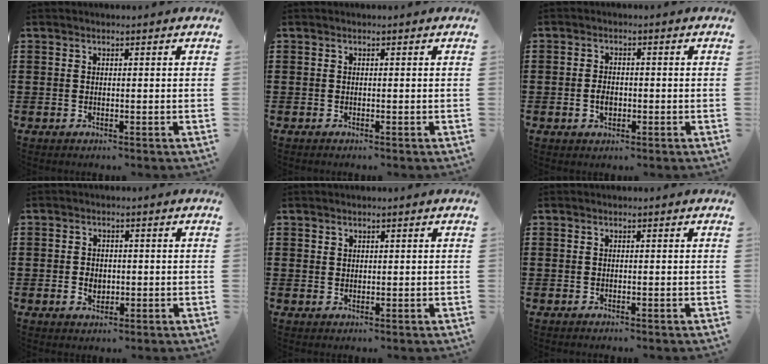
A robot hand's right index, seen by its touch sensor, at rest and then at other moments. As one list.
[{"total": 0.0}, {"total": 2.4, "force": [-0.6, 1.3, 1.9], "torque": [-0.037, -0.002, -0.009]}, {"total": 2.4, "force": [-0.4, 1.7, 1.6], "torque": [-0.034, 0.000, -0.008]}, {"total": 1.0, "force": [0.8, 0.7, 0.1], "torque": [-0.003, 0.001, 0.016]}, {"total": 0.0}]